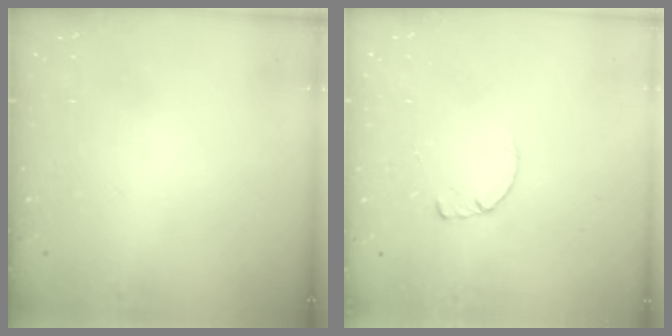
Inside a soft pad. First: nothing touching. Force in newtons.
{"total": 0.7, "press": 0.7, "slide": 0.2}